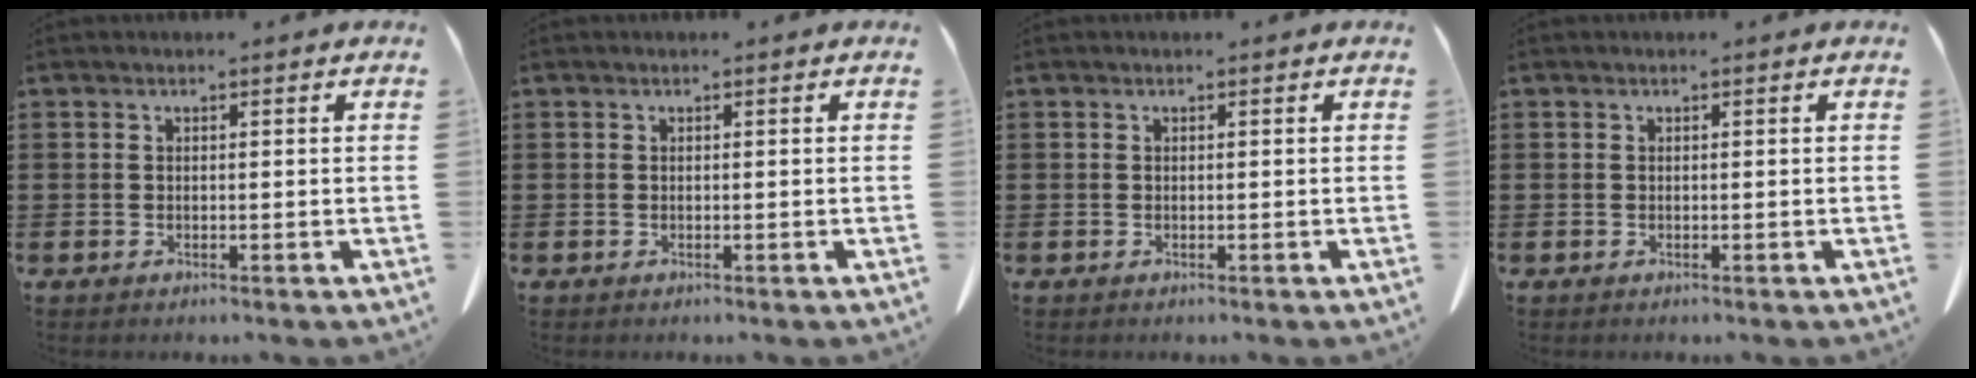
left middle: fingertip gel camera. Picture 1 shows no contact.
{"total": 0.0}
{"total": 0.0}
{"total": 0.0}